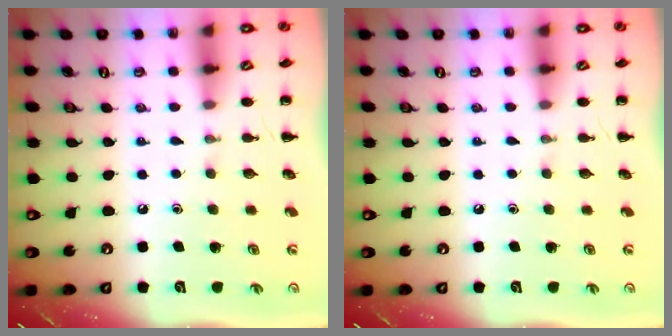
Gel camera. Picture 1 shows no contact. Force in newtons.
{"total": 0.0}